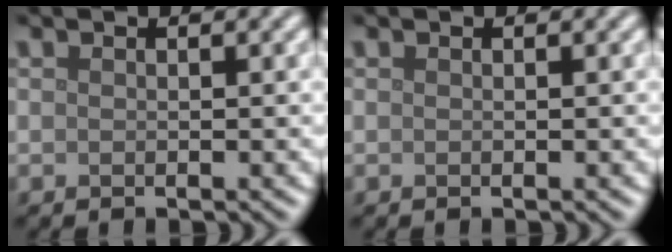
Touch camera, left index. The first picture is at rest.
{"total": 0.0}